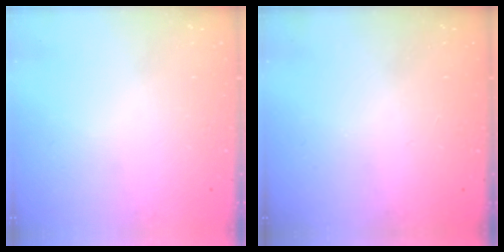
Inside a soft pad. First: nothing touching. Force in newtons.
{"total": 0.0}